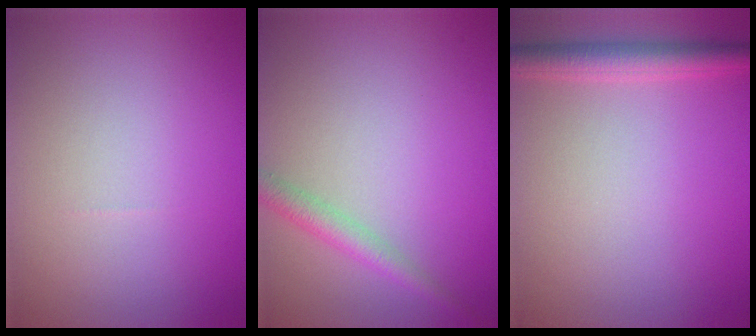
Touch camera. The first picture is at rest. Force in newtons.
{"total": 2.1, "press": 2.1, "slide": 0.0}
{"total": 3.1, "press": 3.1, "slide": 0.2}